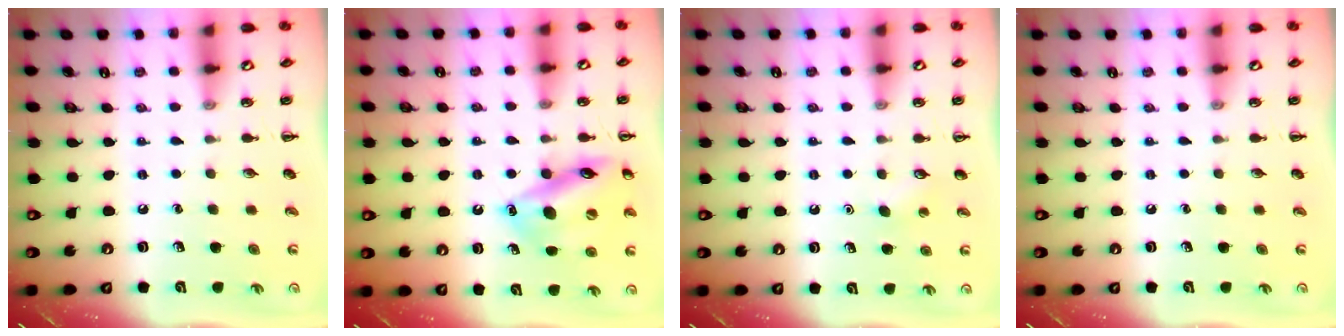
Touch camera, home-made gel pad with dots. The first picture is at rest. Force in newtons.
{"total": 16.3, "press": 16.2, "slide": 2.3}
{"total": 2.8, "press": 2.7, "slide": 0.7}
{"total": 0.0}